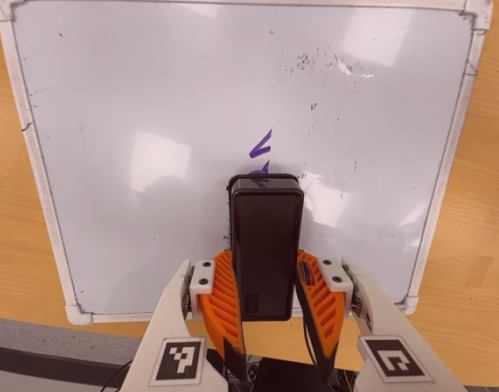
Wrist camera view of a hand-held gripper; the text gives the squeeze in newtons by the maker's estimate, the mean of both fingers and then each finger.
{"total": 6.9, "left": 6.0, "right": 7.7}